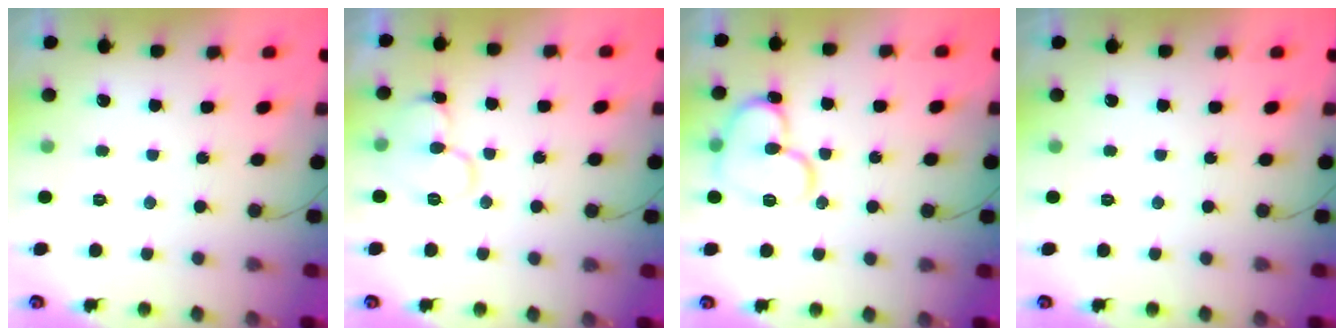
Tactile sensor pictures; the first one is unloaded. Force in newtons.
{"total": 11.3, "press": 11.3, "slide": 1.1}
{"total": 14.0, "press": 13.9, "slide": 1.6}
{"total": 0.0}